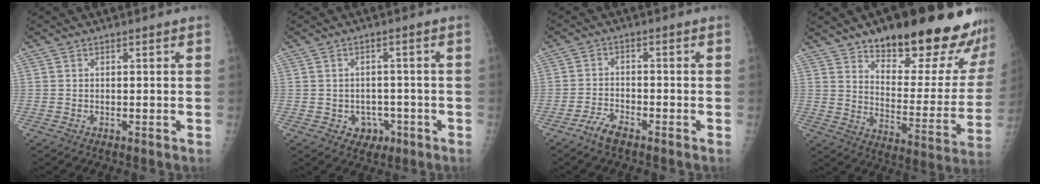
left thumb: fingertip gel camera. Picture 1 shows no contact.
{"total": 4.5, "force": [-1.8, 3.8, 1.6], "torque": [0.005, 0.015, -0.016]}
{"total": 3.8, "force": [-3.0, 1.1, 2.0], "torque": [-0.047, 0.016, -0.058]}
{"total": 26.7, "force": [19.8, 8.3, 15.8], "torque": [-0.174, -0.100, 0.273]}